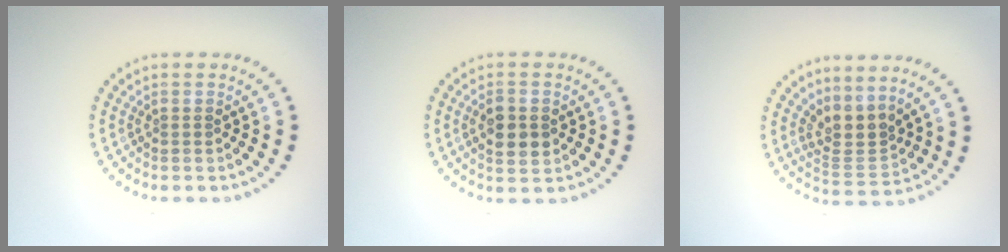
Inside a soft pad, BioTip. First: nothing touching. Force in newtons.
{"total": 3.2, "press": 3.2, "slide": 0.2}
{"total": 3.0, "press": 2.1, "slide": 2.1}